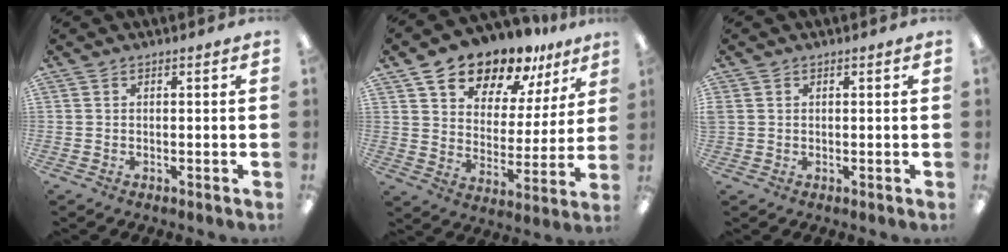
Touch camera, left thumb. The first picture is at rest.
{"total": 14.3, "force": [11.9, 6.5, 4.5], "torque": [-0.081, -0.085, 0.219]}
{"total": 1.2, "force": [0.2, 1.1, 0.2], "torque": [-0.005, 0.004, 0.003]}